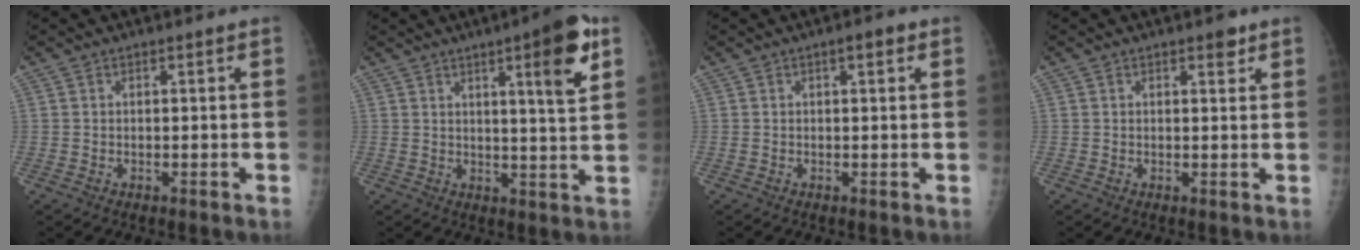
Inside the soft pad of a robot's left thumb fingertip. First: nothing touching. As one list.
[{"total": 9.9, "force": [4.9, 1.0, 8.6], "torque": [-0.108, -0.022, 0.064]}, {"total": 2.1, "force": [1.1, 0.6, 1.7], "torque": [-0.021, 0.005, 0.014]}, {"total": 1.9, "force": [1.2, 0.8, 1.2], "torque": [-0.007, -0.005, 0.015]}]